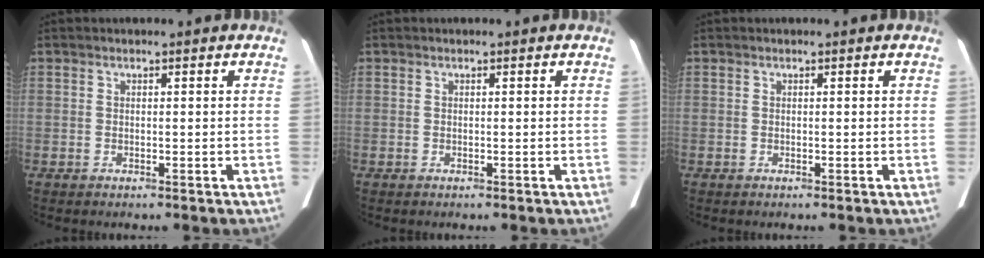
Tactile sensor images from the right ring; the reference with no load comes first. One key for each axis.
{"total": 0.0}
{"total": 0.0}